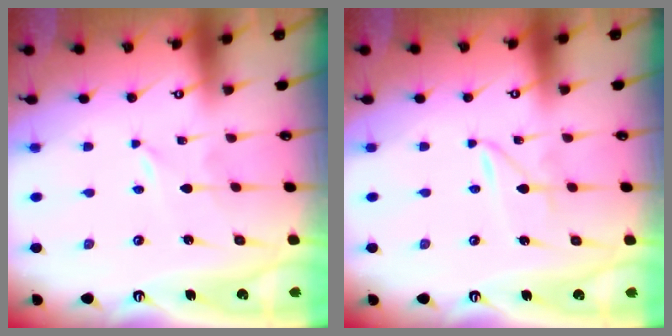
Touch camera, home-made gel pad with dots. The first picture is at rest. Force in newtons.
{"total": 1.4, "press": 1.4, "slide": 0.2}